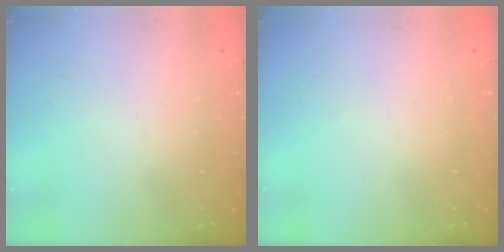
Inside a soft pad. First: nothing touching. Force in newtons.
{"total": 0.0}